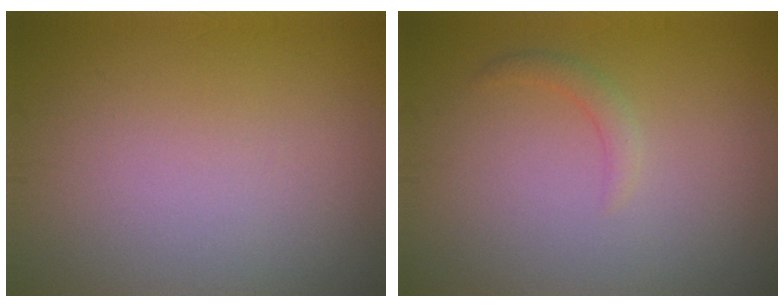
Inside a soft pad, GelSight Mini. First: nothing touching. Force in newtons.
{"total": 1.1, "press": 1.1, "slide": 0.1}